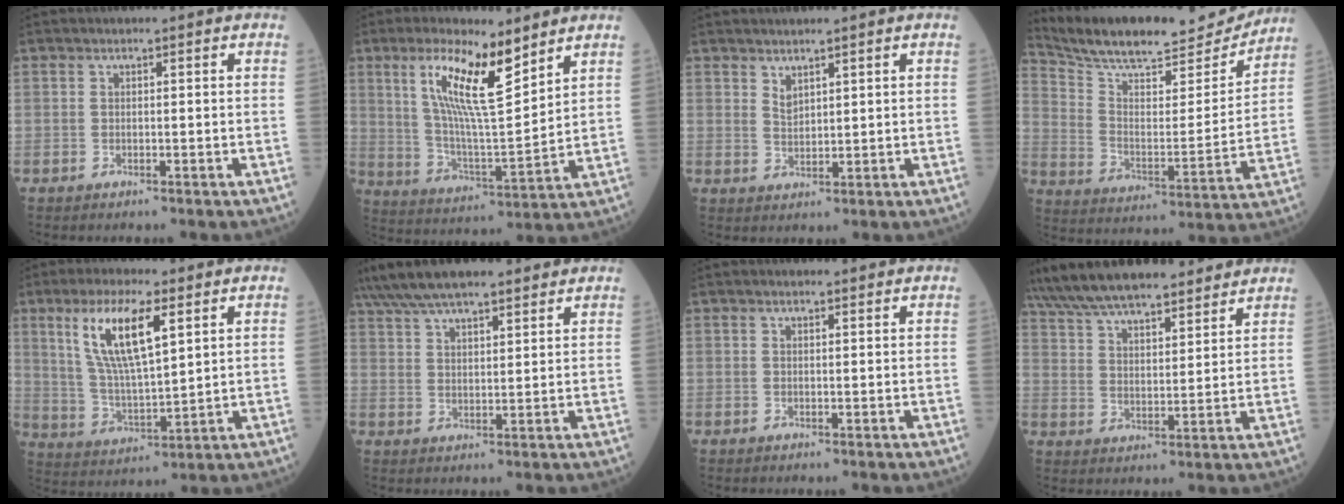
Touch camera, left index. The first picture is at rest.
{"total": 13.0, "force": [7.7, 2.2, 10.3], "torque": [-0.196, 0.007, 0.144]}
{"total": 2.3, "force": [1.9, 0.9, 1.0], "torque": [-0.021, -0.002, 0.042]}
{"total": 19.4, "force": [18.1, 4.0, 5.8], "torque": [-0.102, -0.012, 0.274]}
{"total": 11.5, "force": [5.3, 2.5, 9.9], "torque": [-0.207, 0.007, 0.108]}
{"total": 15.5, "force": [12.9, 3.9, 7.5], "torque": [-0.146, 0.050, 0.213]}
{"total": 1.3, "force": [1.2, 0.3, 0.4], "torque": [-0.007, 0.008, 0.018]}
{"total": 20.1, "force": [17.7, 4.7, 8.2], "torque": [-0.153, 0.042, 0.278]}